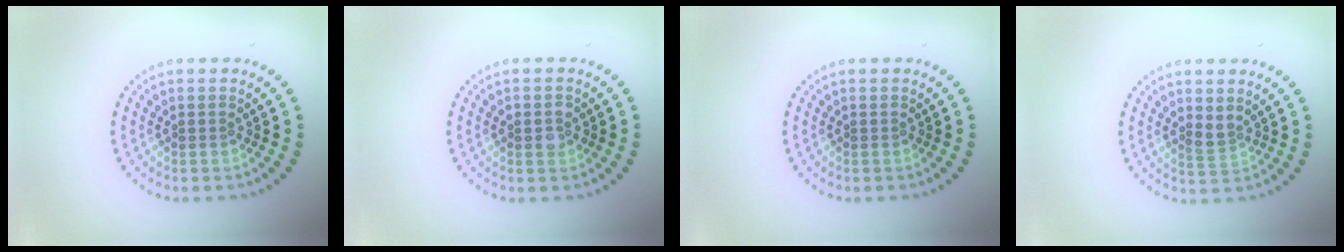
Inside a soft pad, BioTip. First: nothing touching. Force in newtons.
{"total": 1.5, "press": 1.5, "slide": 0.2}
{"total": 0.0}
{"total": 1.6, "press": 1.3, "slide": 0.9}